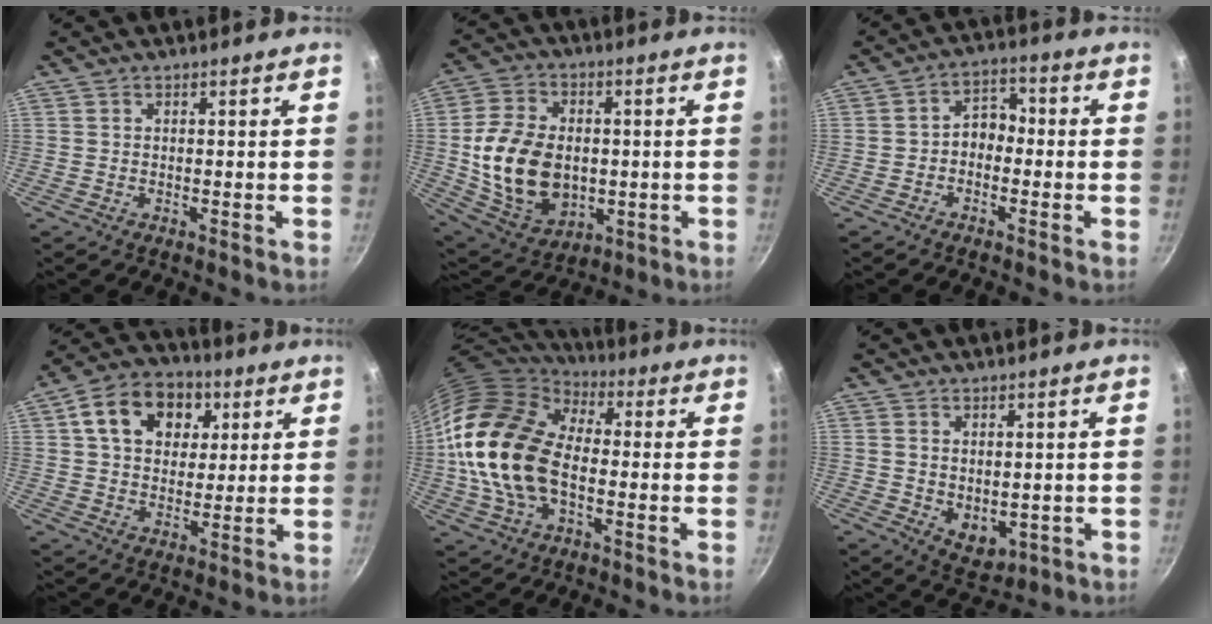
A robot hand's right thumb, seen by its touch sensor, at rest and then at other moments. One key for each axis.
{"total": 18.2, "fx": -1.0, "fy": 12.9, "fz": 12.7, "tx": -0.218, "ty": 0.002, "tz": -0.003}
{"total": 5.0, "fx": -1.3, "fy": 3.7, "fz": 3.1, "tx": -0.020, "ty": 0.029, "tz": -0.032}
{"total": 14.5, "fx": 5.0, "fy": 10.7, "fz": 8.3, "tx": -0.113, "ty": 0.006, "tz": 0.073}
{"total": 21.4, "fx": -1.3, "fy": 13.7, "fz": 16.4, "tx": -0.299, "ty": 0.027, "tz": -0.031}
{"total": 5.6, "fx": 0.4, "fy": 4.0, "fz": 4.0, "tx": -0.046, "ty": -0.017, "tz": 0.019}